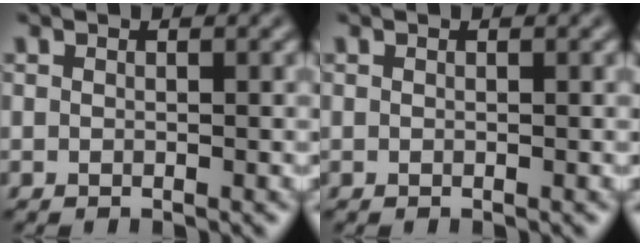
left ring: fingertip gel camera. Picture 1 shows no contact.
{"total": 0.0}